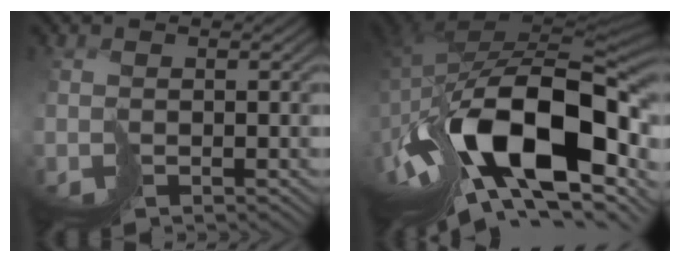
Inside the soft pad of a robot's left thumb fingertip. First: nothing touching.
{"total": 18.8, "force": [-5.4, 9.5, 15.3], "torque": [-0.311, -0.025, -0.062]}